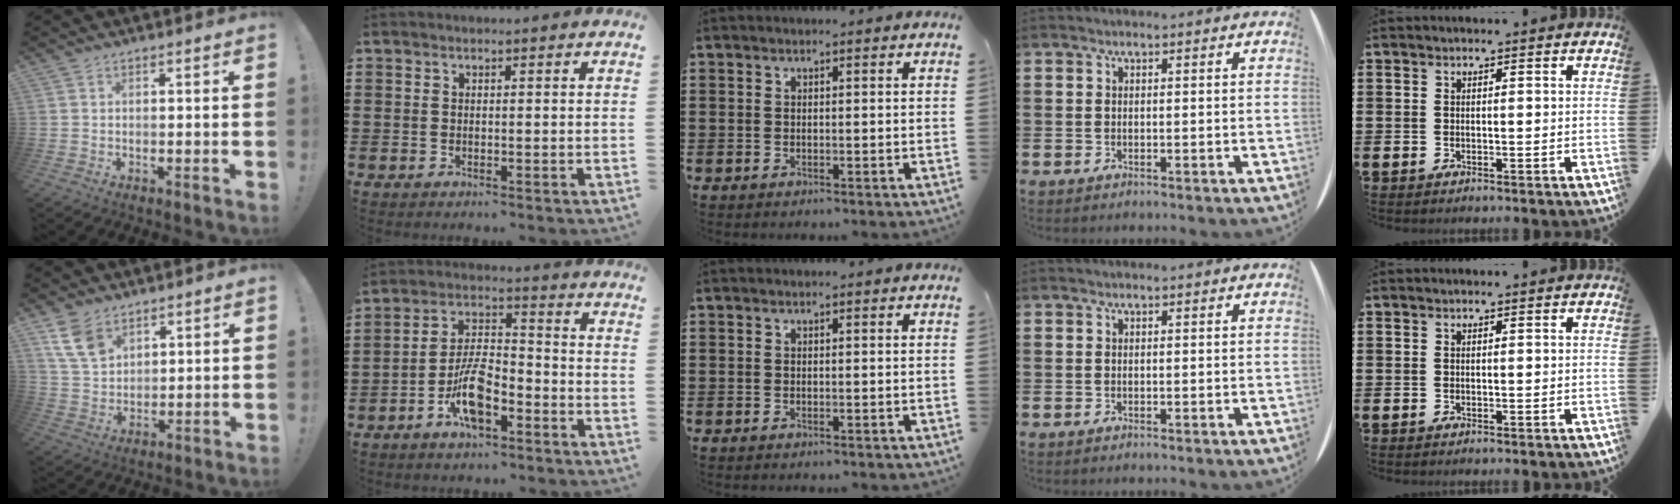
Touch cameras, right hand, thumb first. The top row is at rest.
{"thumb": {"total": 10.2, "force": [6.4, 6.2, 4.9], "torque": [-0.096, -0.024, 0.129]}, "index": {"total": 8.8, "force": [-4.6, 3.3, 6.7], "torque": [-0.140, 0.005, -0.085]}}